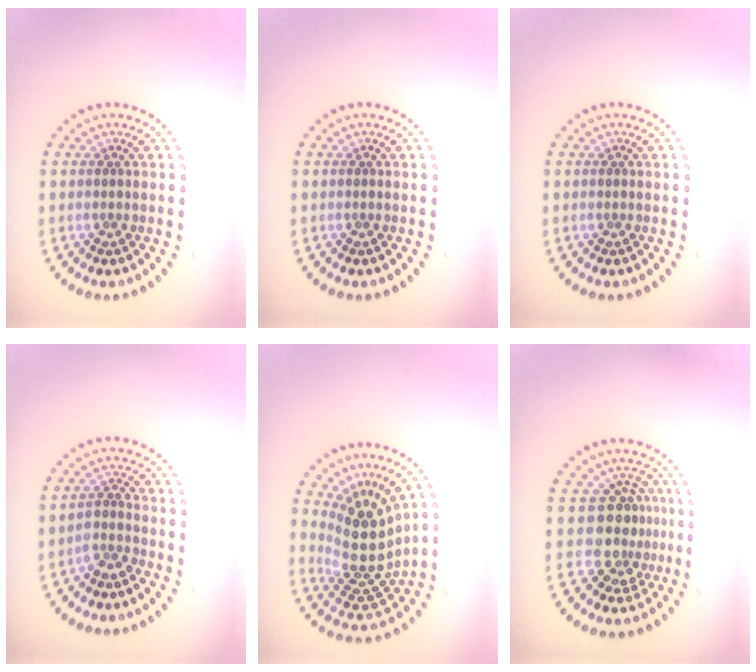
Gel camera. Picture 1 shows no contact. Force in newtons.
{"total": 0.0}
{"total": 0.0}
{"total": 1.9, "press": 1.4, "slide": 1.3}
{"total": 5.2, "press": 3.7, "slide": 3.6}
{"total": 3.9, "press": 2.8, "slide": 2.6}